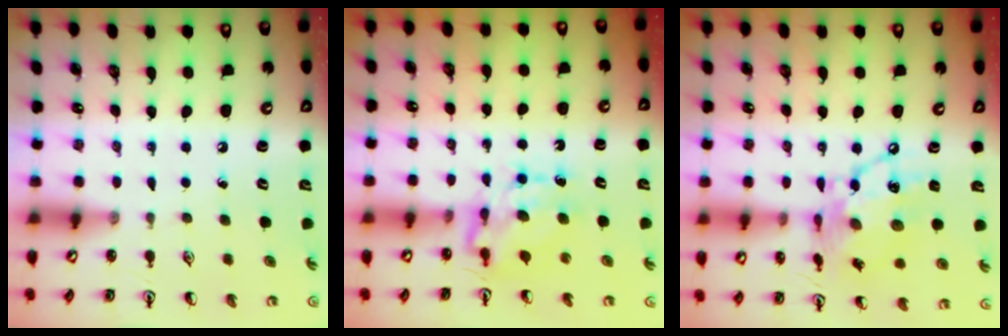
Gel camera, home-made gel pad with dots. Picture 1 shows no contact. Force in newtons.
{"total": 6.9, "press": 6.9, "slide": 0.5}
{"total": 14.7, "press": 14.6, "slide": 1.3}